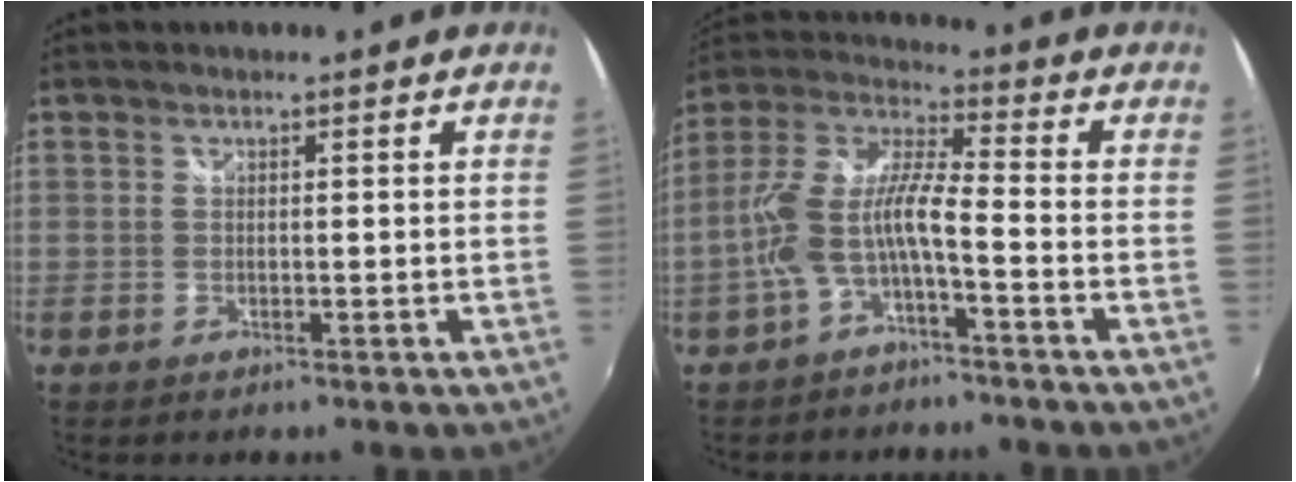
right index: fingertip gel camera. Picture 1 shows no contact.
{"total": 9.8, "force": [-3.7, 1.9, 8.9], "torque": [-0.202, 0.012, -0.070]}